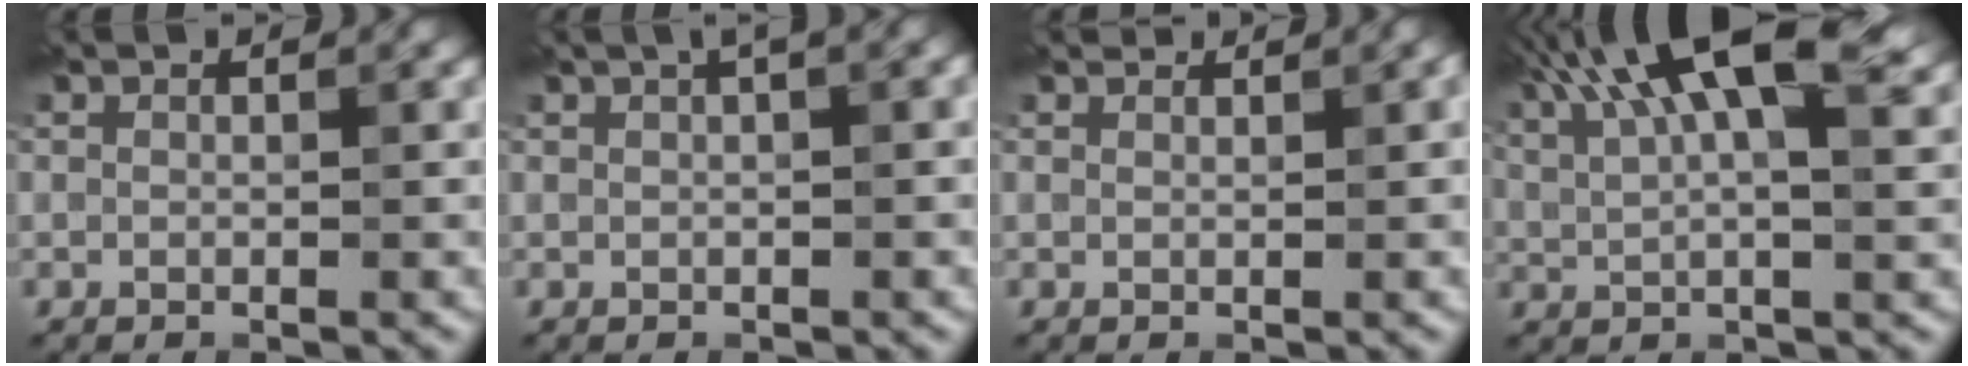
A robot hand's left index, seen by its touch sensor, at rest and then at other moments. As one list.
[{"total": 2.3, "force": [1.1, 0.5, 2.0], "torque": [-0.024, 0.008, 0.013]}, {"total": 1.6, "force": [1.5, 0.3, 0.5], "torque": [-0.015, 0.000, 0.020]}, {"total": 11.8, "force": [5.9, 3.9, 9.4], "torque": [-0.165, 0.027, 0.089]}]